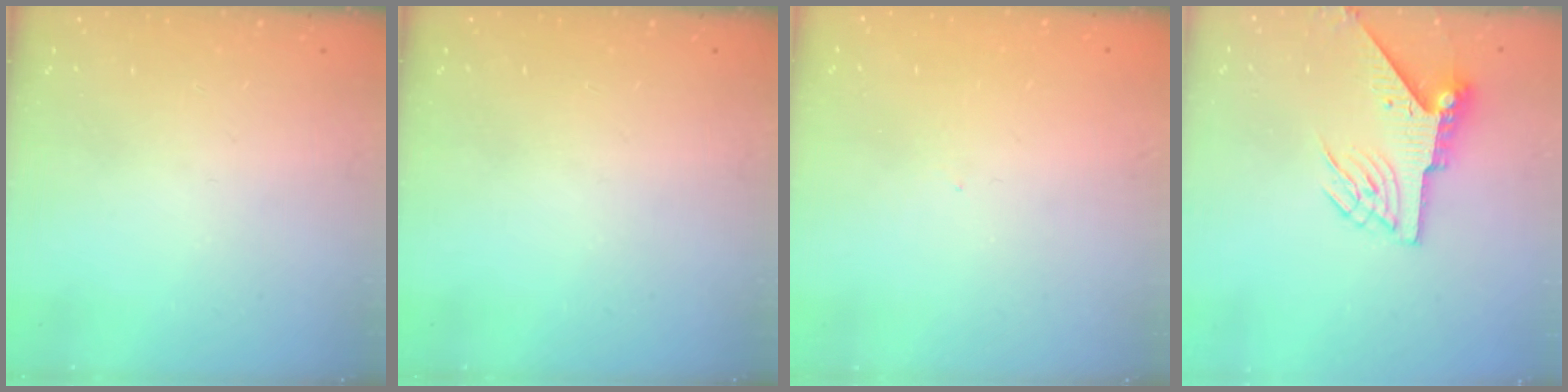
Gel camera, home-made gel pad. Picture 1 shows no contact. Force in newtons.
{"total": 0.0}
{"total": 2.0, "press": 2.0, "slide": 0.3}
{"total": 6.7, "press": 6.6, "slide": 0.7}